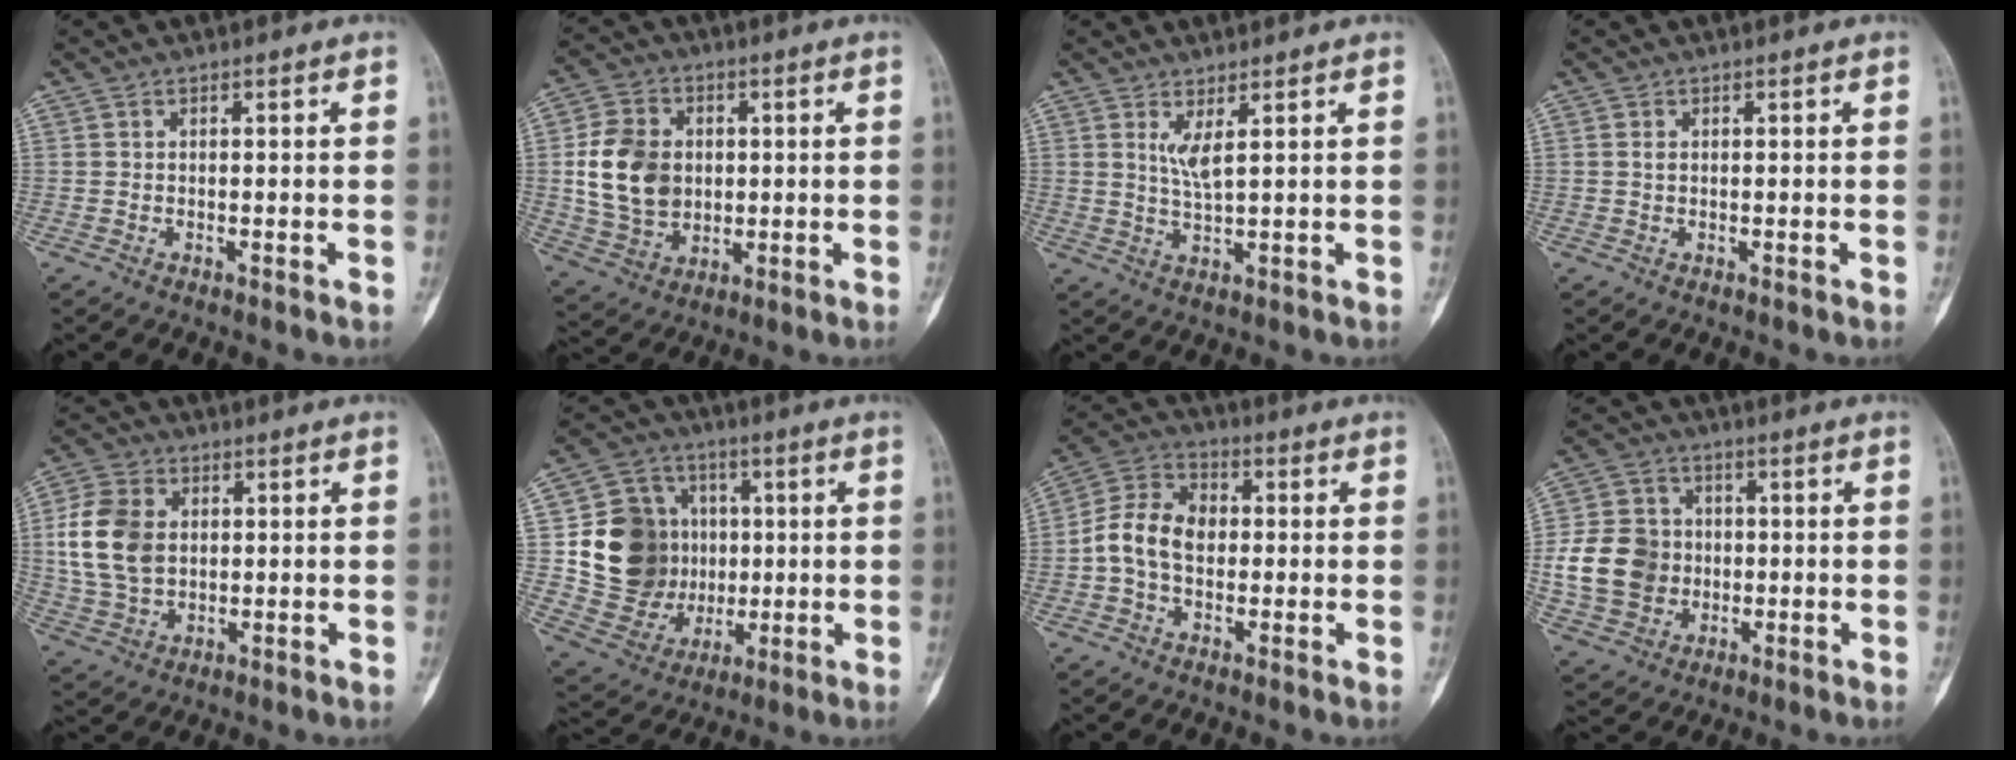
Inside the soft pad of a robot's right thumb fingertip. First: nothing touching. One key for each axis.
{"total": 13.1, "fx": 0.9, "fy": 10.1, "fz": 8.2, "tx": -0.127, "ty": 0.000, "tz": 0.025}
{"total": 3.2, "fx": 1.6, "fy": 0.3, "fz": 2.8, "tx": -0.060, "ty": -0.021, "tz": 0.038}
{"total": 0.7, "fx": 0.1, "fy": 0.4, "fz": 0.6, "tx": -0.017, "ty": 0.000, "tz": 0.000}
{"total": 12.2, "fx": 1.5, "fy": 8.9, "fz": 8.2, "tx": -0.148, "ty": 0.002, "tz": 0.030}
{"total": 17.4, "fx": 1.3, "fy": 15.1, "fz": 8.5, "tx": -0.104, "ty": 0.011, "tz": 0.043}
{"total": 10.1, "fx": -0.5, "fy": 7.3, "fz": 7.0, "tx": -0.123, "ty": 0.034, "tz": -0.020}
{"total": 12.9, "fx": -0.9, "fy": 11.2, "fz": 6.2, "tx": -0.099, "ty": 0.011, "tz": -0.015}